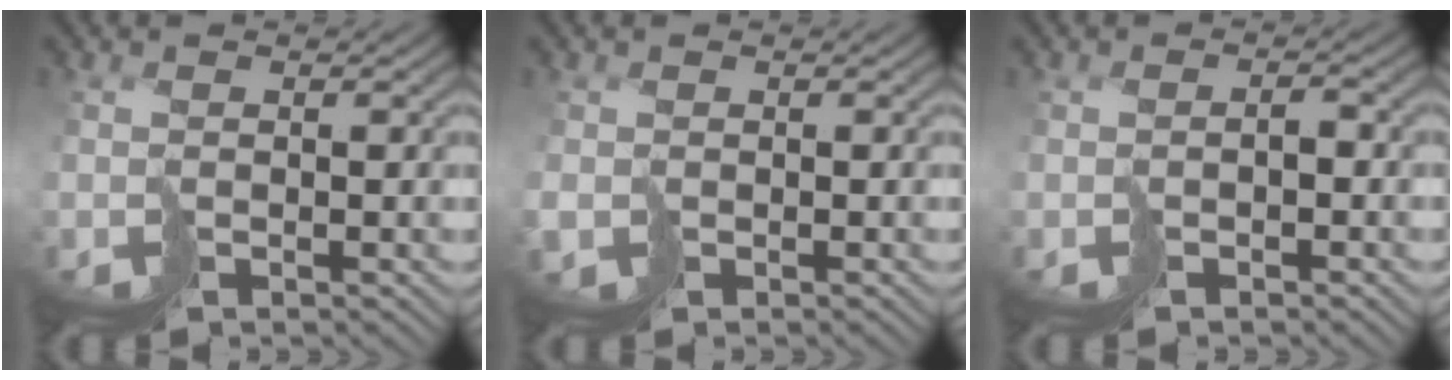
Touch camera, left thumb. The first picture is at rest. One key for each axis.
{"total": 1.5, "fx": -0.3, "fy": 1.3, "fz": 0.8, "tx": -0.017, "ty": -0.005, "tz": -0.005}
{"total": 1.2, "fx": -0.8, "fy": 0.4, "fz": 0.7, "tx": -0.012, "ty": 0.001, "tz": -0.015}